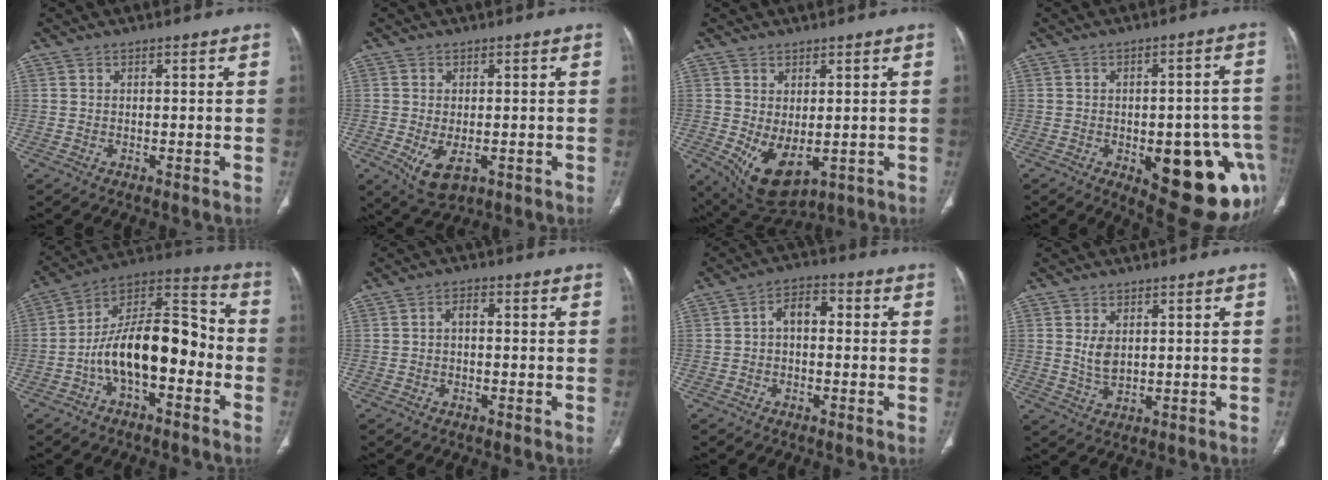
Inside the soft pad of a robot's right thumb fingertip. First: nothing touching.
{"total": 5.8, "force": [-1.8, 3.2, 4.5], "torque": [-0.079, -0.009, -0.019]}
{"total": 8.6, "force": [-1.4, 4.6, 7.1], "torque": [-0.112, -0.011, 0.002]}
{"total": 20.3, "force": [-7.0, 8.6, 17.0], "torque": [-0.146, 0.023, -0.067]}
{"total": 17.8, "force": [-4.5, 8.6, 14.9], "torque": [-0.228, 0.070, -0.082]}
{"total": 2.0, "force": [-0.2, 1.2, 1.6], "torque": [-0.020, 0.010, -0.009]}
{"total": 5.1, "force": [0.0, 3.3, 3.9], "torque": [-0.050, 0.021, -0.012]}
{"total": 3.8, "force": [0.9, 2.2, 2.9], "torque": [-0.052, -0.011, 0.026]}